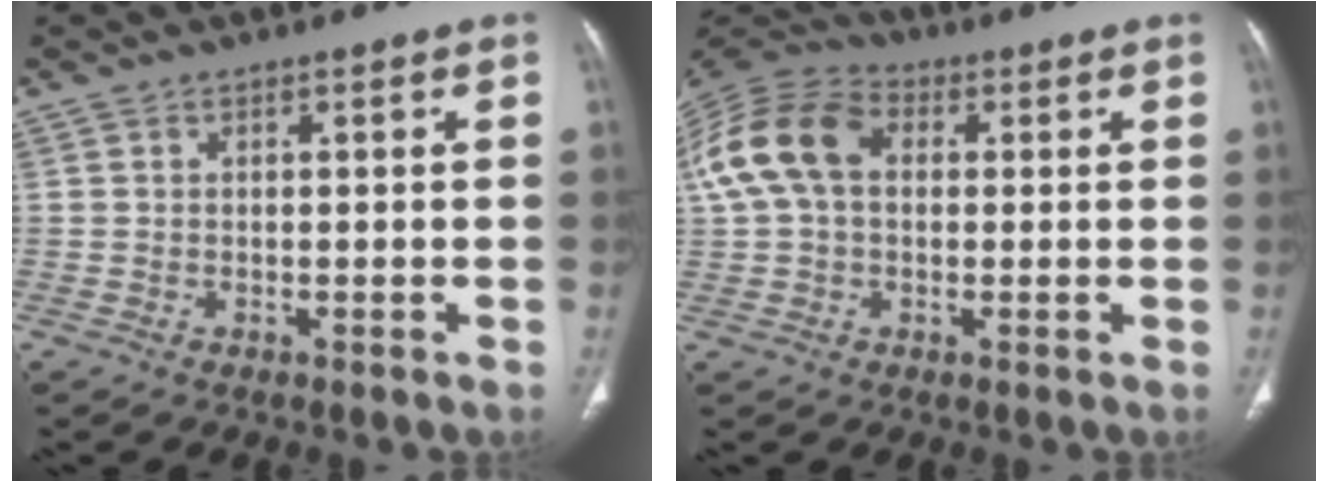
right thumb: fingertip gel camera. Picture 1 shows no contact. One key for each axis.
{"total": 13.3, "fx": 2.1, "fy": 9.2, "fz": 9.3, "tx": -0.188, "ty": 0.035, "tz": 0.031}